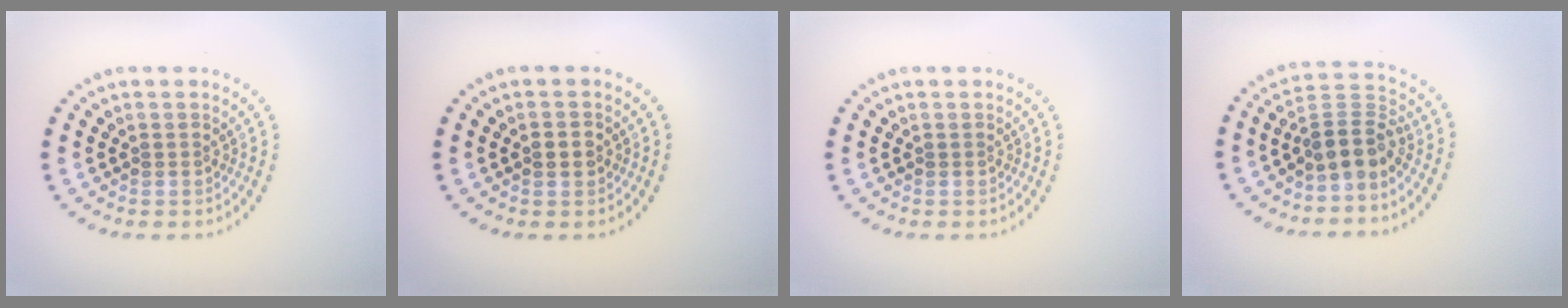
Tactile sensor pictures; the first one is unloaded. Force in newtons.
{"total": 0.8, "press": 0.8, "slide": 0.2}
{"total": 0.0}
{"total": 3.9, "press": 3.1, "slide": 2.3}